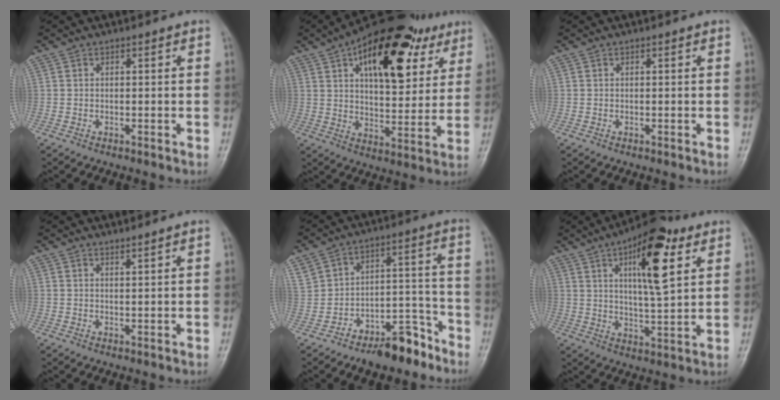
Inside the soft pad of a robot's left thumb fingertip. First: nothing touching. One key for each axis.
{"total": 23.9, "fx": 10.8, "fy": 11.9, "fz": 17.7, "tx": -0.225, "ty": -0.012, "tz": 0.162}
{"total": 0.0}
{"total": 1.1, "fx": 1.0, "fy": -0.4, "fz": 0.3, "tx": -0.009, "ty": -0.013, "tz": 0.019}
{"total": 10.9, "fx": -7.0, "fy": 6.3, "fz": 5.6, "tx": -0.056, "ty": 0.081, "tz": -0.107}
{"total": 14.9, "fx": 6.4, "fy": 5.0, "fz": 12.5, "tx": -0.172, "ty": -0.020, "tz": 0.096}